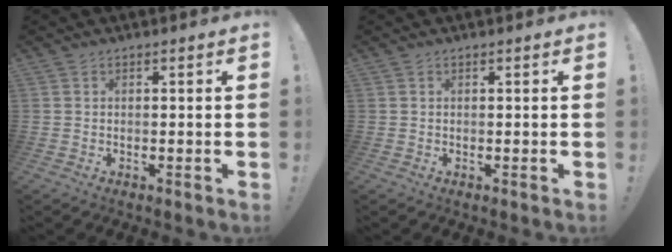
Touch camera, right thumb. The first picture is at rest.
{"total": 0.0}